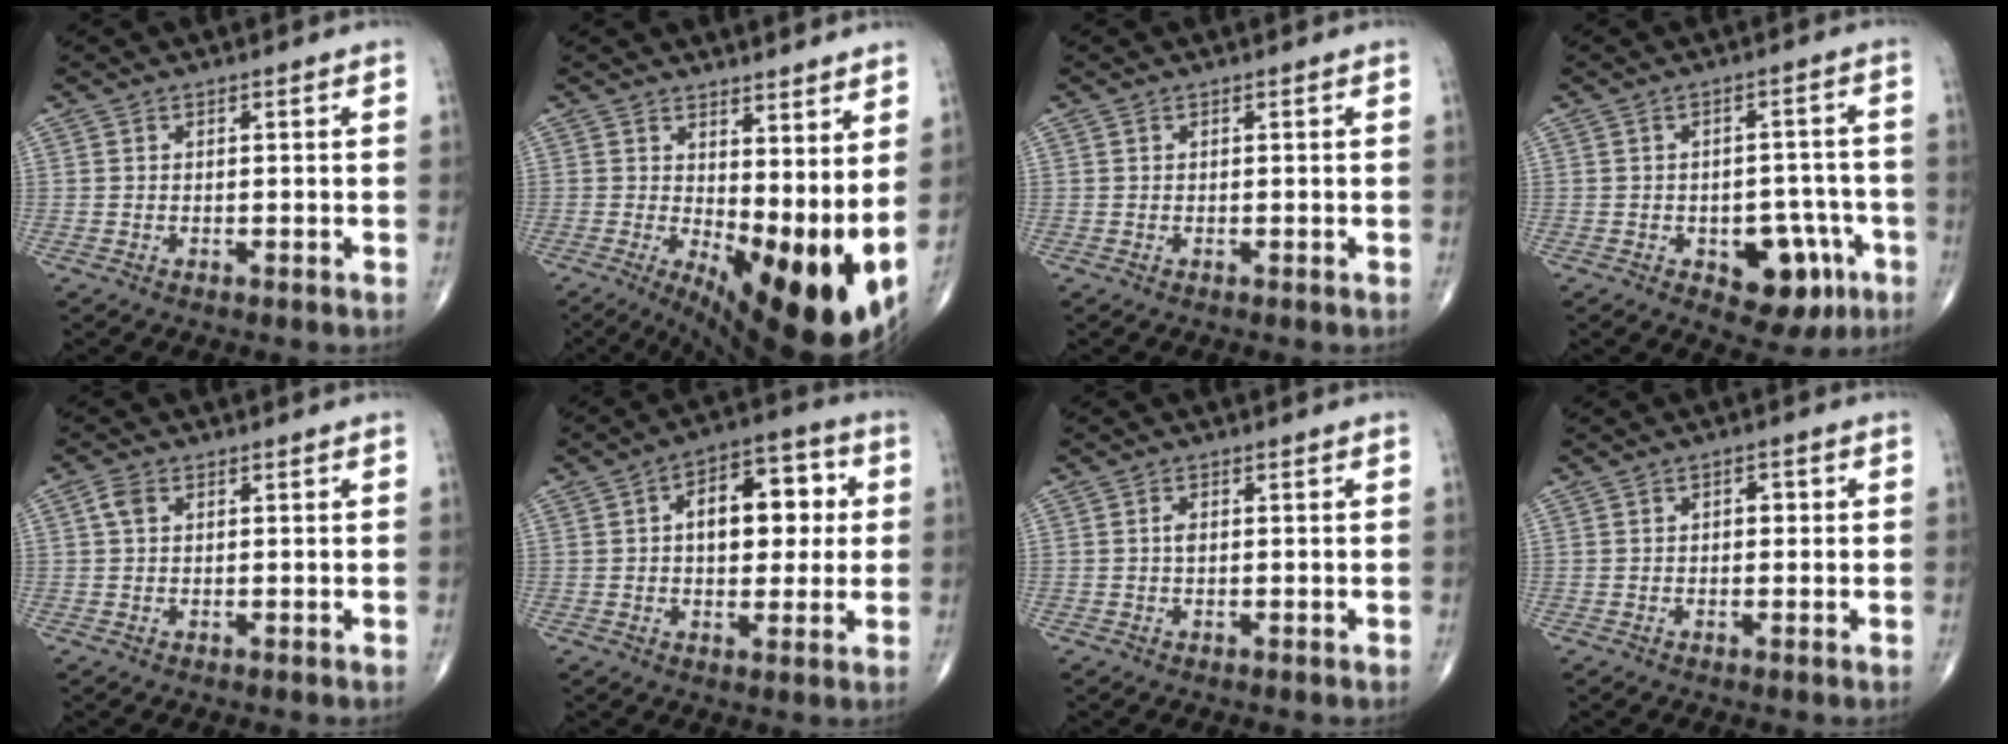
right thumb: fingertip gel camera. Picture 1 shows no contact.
{"total": 16.3, "force": [1.7, 6.3, 15.0], "torque": [-0.225, -0.030, 0.041]}
{"total": 0.0}
{"total": 10.5, "force": [-4.3, 6.1, 7.4], "torque": [-0.054, 0.029, -0.047]}
{"total": 2.2, "force": [0.7, 1.5, 1.5], "torque": [-0.034, 0.008, 0.011]}
{"total": 13.1, "force": [1.9, 7.5, 10.5], "torque": [-0.111, 0.019, 0.022]}
{"total": 1.3, "force": [0.1, 0.7, 1.0], "torque": [-0.017, 0.001, -0.001]}
{"total": 2.0, "force": [0.2, 1.2, 1.5], "torque": [-0.013, 0.006, -0.001]}